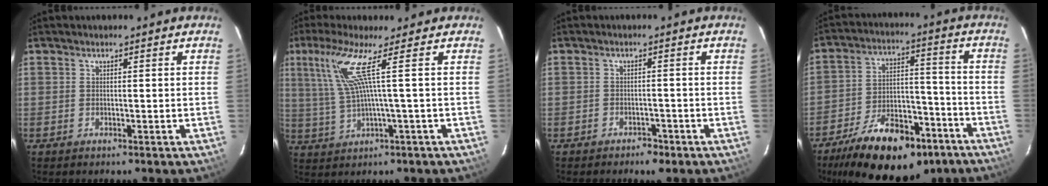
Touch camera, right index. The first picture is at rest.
{"total": 7.1, "force": [2.5, -1.5, 6.5], "torque": [-0.139, -0.001, 0.065]}
{"total": 3.0, "force": [-2.4, 1.6, 1.0], "torque": [-0.028, 0.005, -0.031]}
{"total": 21.4, "force": [-14.5, 10.5, 11.7], "torque": [-0.212, 0.018, -0.211]}